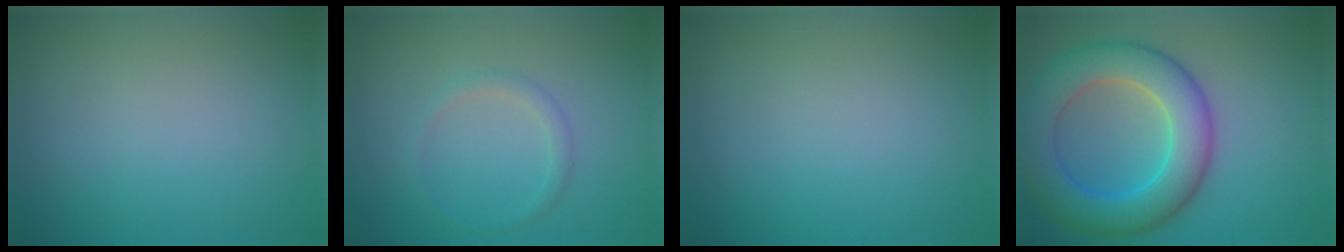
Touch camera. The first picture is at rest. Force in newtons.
{"total": 1.2, "press": 1.2, "slide": 0.1}
{"total": 0.0}
{"total": 8.2, "press": 8.1, "slide": 0.1}